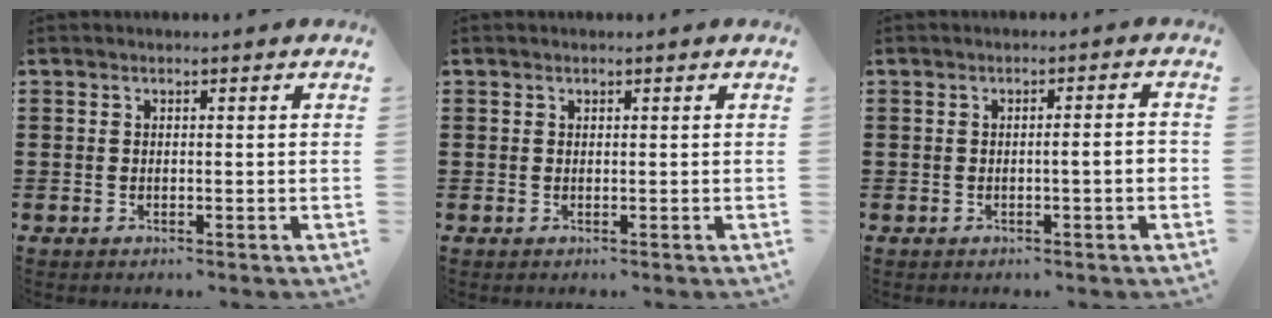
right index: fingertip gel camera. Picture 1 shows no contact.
{"total": 0.0}
{"total": 2.3, "force": [-0.6, 0.1, 2.2], "torque": [-0.035, 0.000, -0.011]}